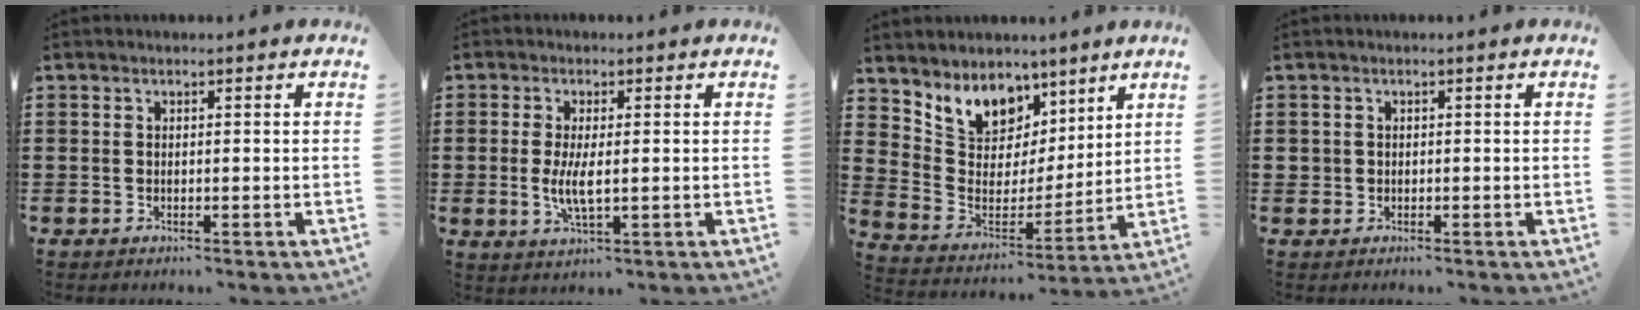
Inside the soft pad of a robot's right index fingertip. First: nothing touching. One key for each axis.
{"total": 4.6, "fx": -0.2, "fy": 1.5, "fz": 4.4, "tx": -0.091, "ty": -0.004, "tz": -0.008}
{"total": 8.8, "fx": 6.7, "fy": 5.4, "fz": 1.7, "tx": -0.071, "ty": -0.052, "tz": 0.124}
{"total": 0.9, "fx": 0.0, "fy": 0.9, "fz": 0.1, "tx": -0.003, "ty": 0.006, "tz": -0.003}